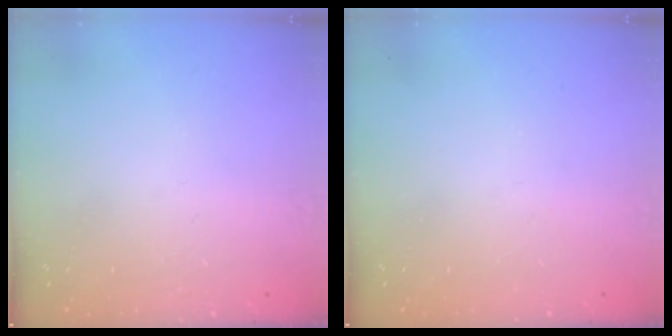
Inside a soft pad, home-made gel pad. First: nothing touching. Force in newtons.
{"total": 0.0}